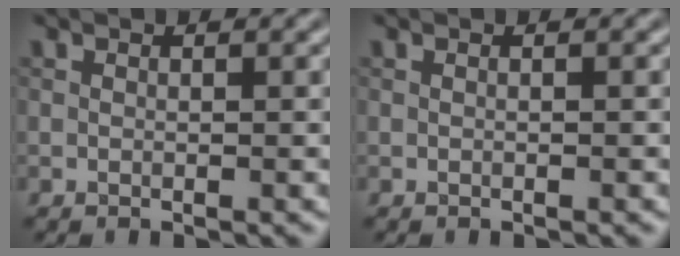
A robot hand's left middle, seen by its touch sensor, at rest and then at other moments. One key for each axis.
{"total": 0.0}